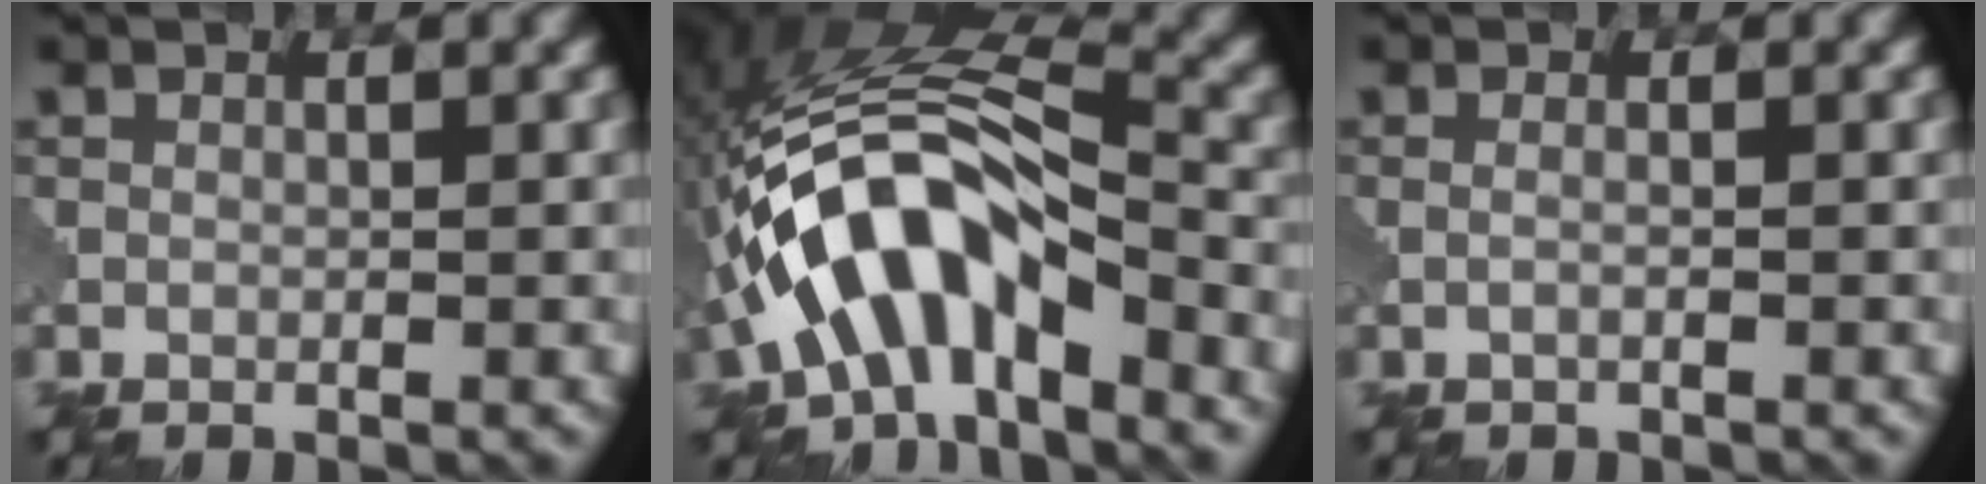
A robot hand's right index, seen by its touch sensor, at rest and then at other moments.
{"total": 10.9, "force": [-4.5, 4.7, 8.7], "torque": [-0.162, 0.021, -0.086]}
{"total": 0.9, "force": [-0.1, 0.3, 0.8], "torque": [-0.014, -0.006, -0.013]}